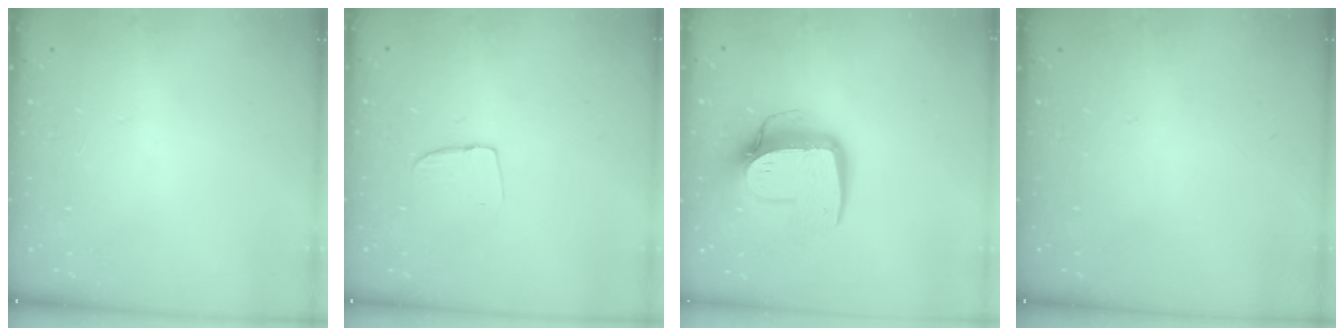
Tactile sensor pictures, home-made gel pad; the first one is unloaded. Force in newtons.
{"total": 3.6, "press": 3.6, "slide": 0.3}
{"total": 13.0, "press": 12.9, "slide": 1.2}
{"total": 0.0}